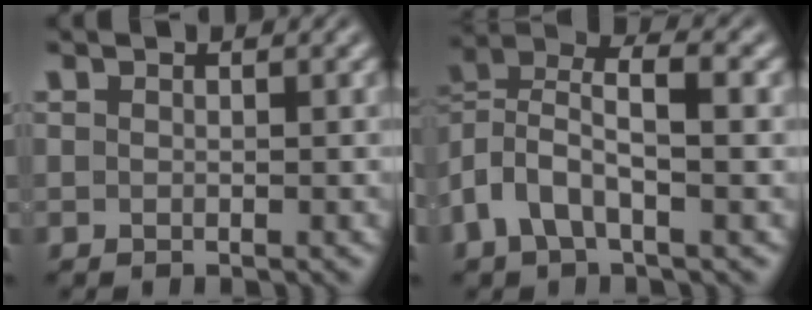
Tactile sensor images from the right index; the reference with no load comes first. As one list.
[{"total": 7.4, "force": [1.3, 5.0, 5.3], "torque": [-0.122, -0.006, 0.017]}]